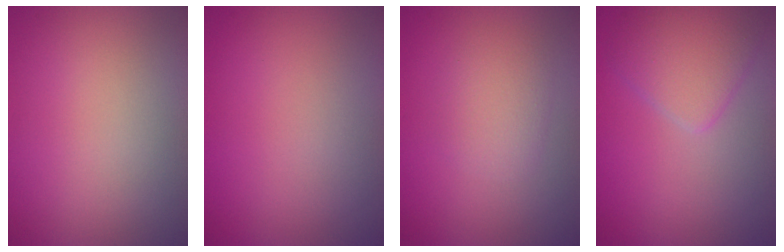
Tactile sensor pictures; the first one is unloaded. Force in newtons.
{"total": 0.0}
{"total": 2.1, "press": 2.1, "slide": 0.0}
{"total": 3.7, "press": 3.7, "slide": 0.2}